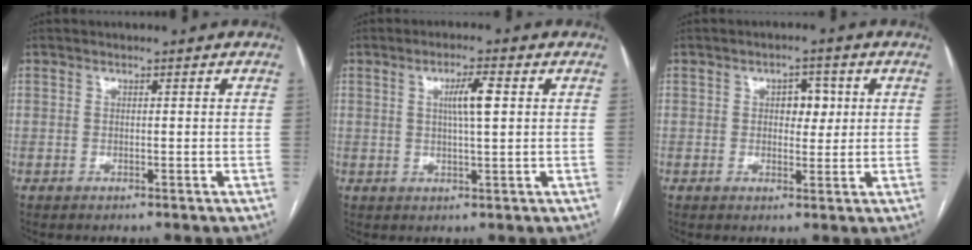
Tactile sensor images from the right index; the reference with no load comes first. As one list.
[{"total": 4.6, "force": [1.1, 0.2, 4.5], "torque": [-0.079, 0.002, 0.018]}, {"total": 3.8, "force": [0.8, 2.3, 3.0], "torque": [-0.038, 0.010, 0.013]}]